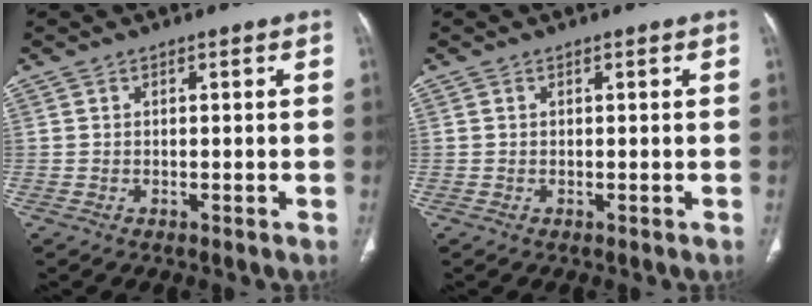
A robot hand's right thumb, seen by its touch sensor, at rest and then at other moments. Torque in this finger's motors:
{"motor_torque": [0.16, 0.11, 0.34, 0.21, -0.01]}